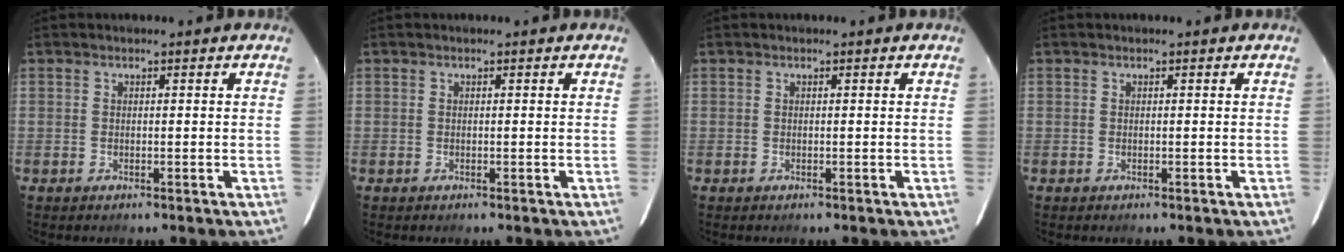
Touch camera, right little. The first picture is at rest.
{"total": 0.0}
{"total": 0.0}
{"total": 0.0}